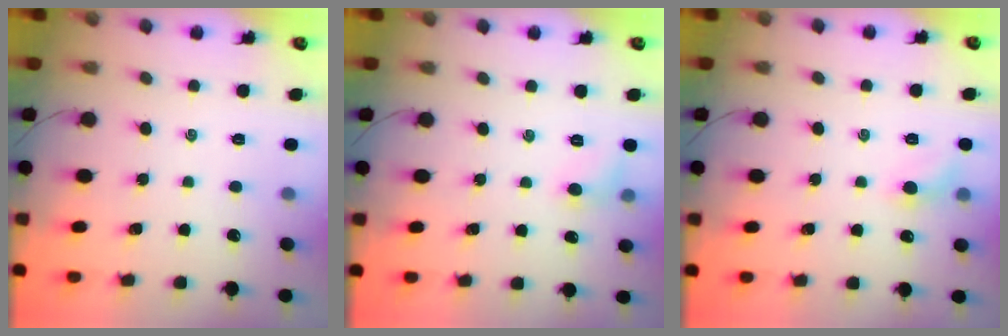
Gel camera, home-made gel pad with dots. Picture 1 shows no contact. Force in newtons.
{"total": 5.0, "press": 4.8, "slide": 1.6}
{"total": 5.6, "press": 5.3, "slide": 2.0}